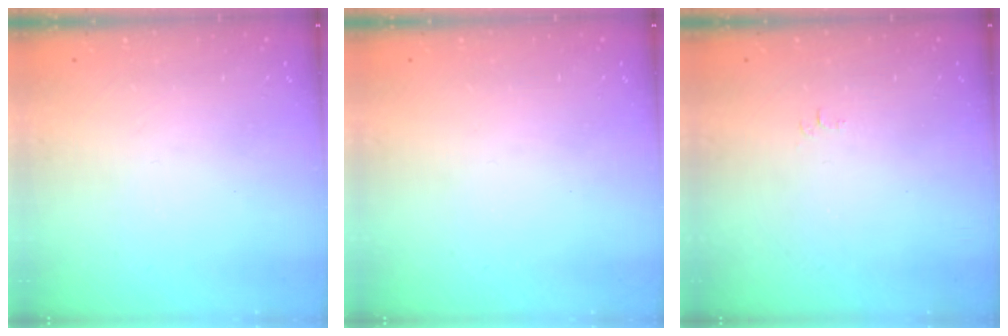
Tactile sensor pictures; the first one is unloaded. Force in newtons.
{"total": 0.0}
{"total": 4.0, "press": 3.9, "slide": 0.3}